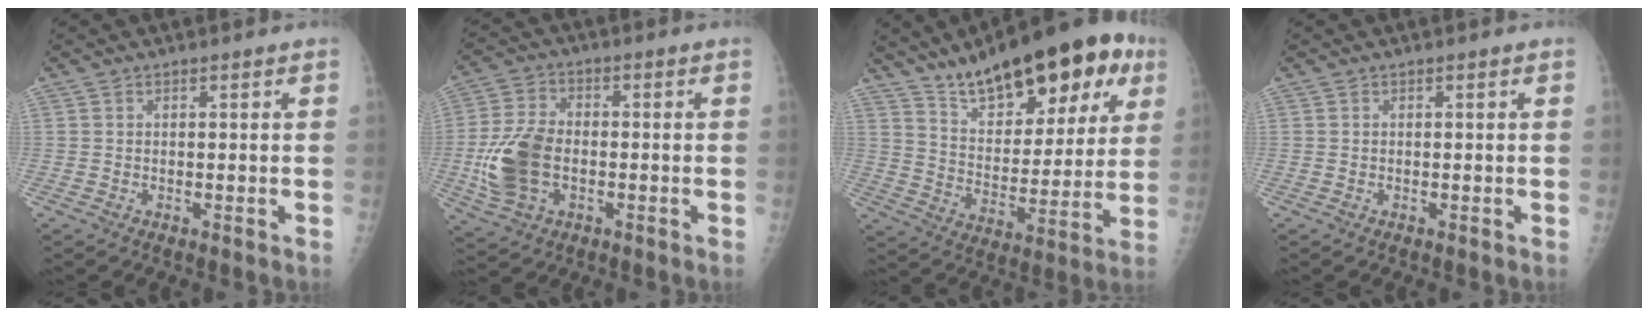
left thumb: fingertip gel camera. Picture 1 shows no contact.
{"total": 11.6, "force": [-2.2, 7.6, 8.5], "torque": [-0.170, 0.012, -0.041]}
{"total": 23.5, "force": [14.3, 10.1, 15.7], "torque": [-0.187, -0.038, 0.224]}
{"total": 0.0}